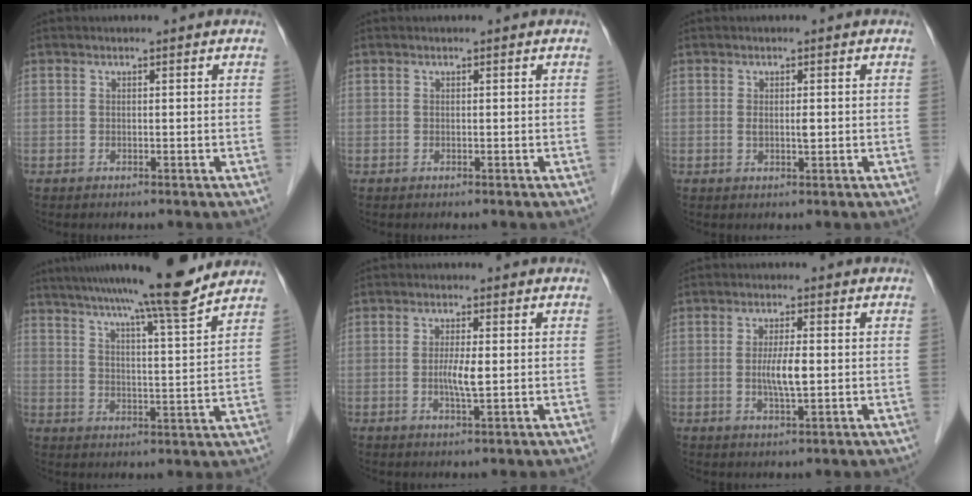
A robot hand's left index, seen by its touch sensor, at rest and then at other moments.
{"total": 0.0}
{"total": 1.6, "force": [0.1, 0.4, 1.6], "torque": [-0.031, -0.001, 0.002]}
{"total": 15.0, "force": [12.8, -0.8, 7.8], "torque": [-0.126, 0.002, 0.181]}
{"total": 3.2, "force": [-0.2, 0.2, 3.2], "torque": [-0.067, -0.005, -0.003]}
{"total": 4.3, "force": [-0.2, 0.5, 4.3], "torque": [-0.086, -0.006, -0.004]}